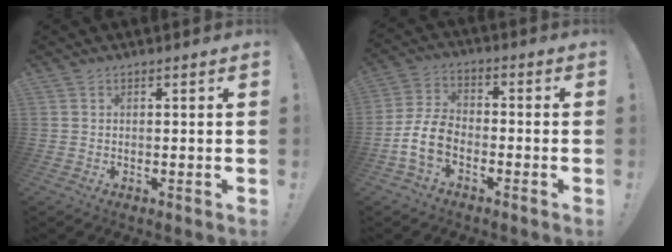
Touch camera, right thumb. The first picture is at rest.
{"total": 9.8, "force": [-4.5, 5.8, 6.6], "torque": [-0.147, 0.019, -0.080]}